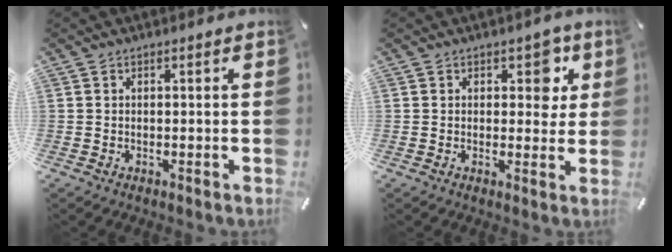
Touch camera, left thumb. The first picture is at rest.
{"total": 6.3, "force": [2.5, 4.0, 4.2], "torque": [-0.028, -0.011, 0.031]}